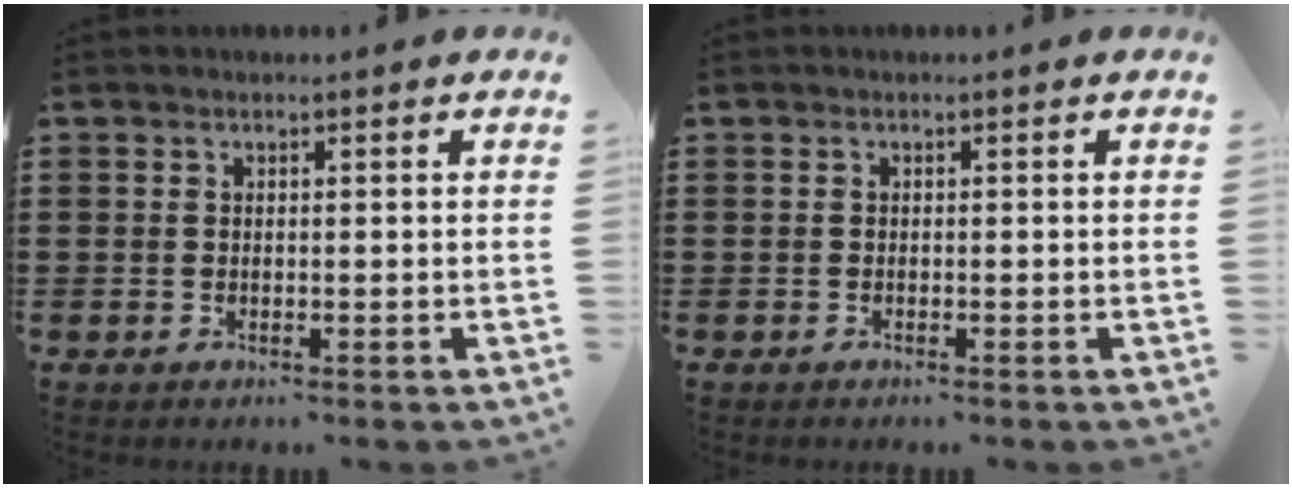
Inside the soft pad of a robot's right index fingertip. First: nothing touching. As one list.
[{"total": 0.0}]